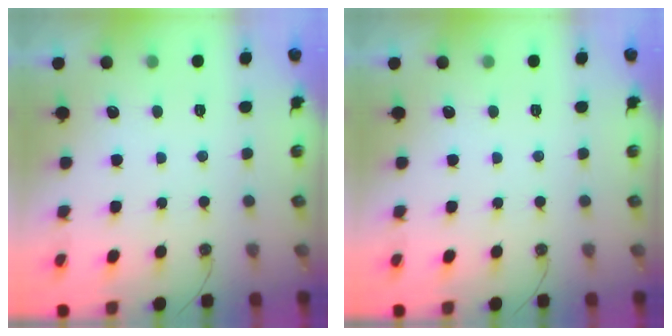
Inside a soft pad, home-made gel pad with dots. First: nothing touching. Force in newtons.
{"total": 0.0}